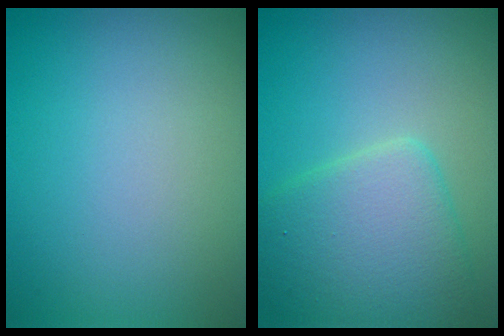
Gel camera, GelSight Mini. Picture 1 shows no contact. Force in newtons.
{"total": 5.9, "press": 5.9, "slide": 0.2}